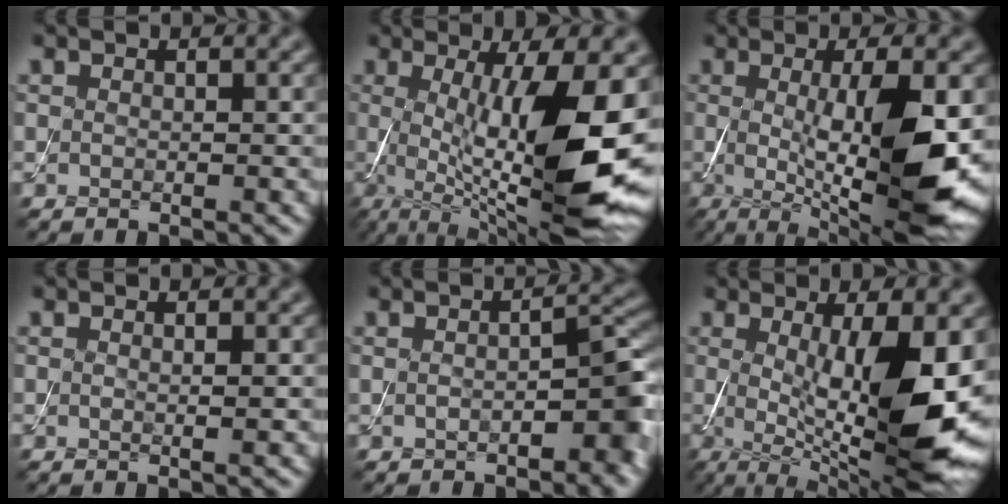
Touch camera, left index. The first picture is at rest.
{"total": 13.9, "force": [-0.4, 3.6, 13.4], "torque": [-0.205, -0.013, -0.001]}
{"total": 12.2, "force": [-0.7, 3.0, 11.8], "torque": [-0.179, -0.019, -0.005]}
{"total": 0.8, "force": [0.1, 0.2, 0.8], "torque": [-0.009, -0.001, 0.000]}
{"total": 3.9, "force": [-1.0, 1.6, 3.4], "torque": [-0.046, 0.011, -0.015]}
{"total": 13.7, "force": [-0.4, 3.8, 13.2], "torque": [-0.196, -0.020, -0.002]}